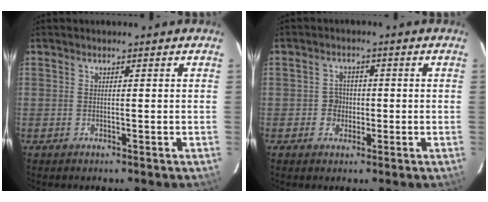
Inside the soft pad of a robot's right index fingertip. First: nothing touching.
{"total": 2.9, "force": [-0.6, 2.7, 1.1], "torque": [-0.013, 0.007, -0.009]}